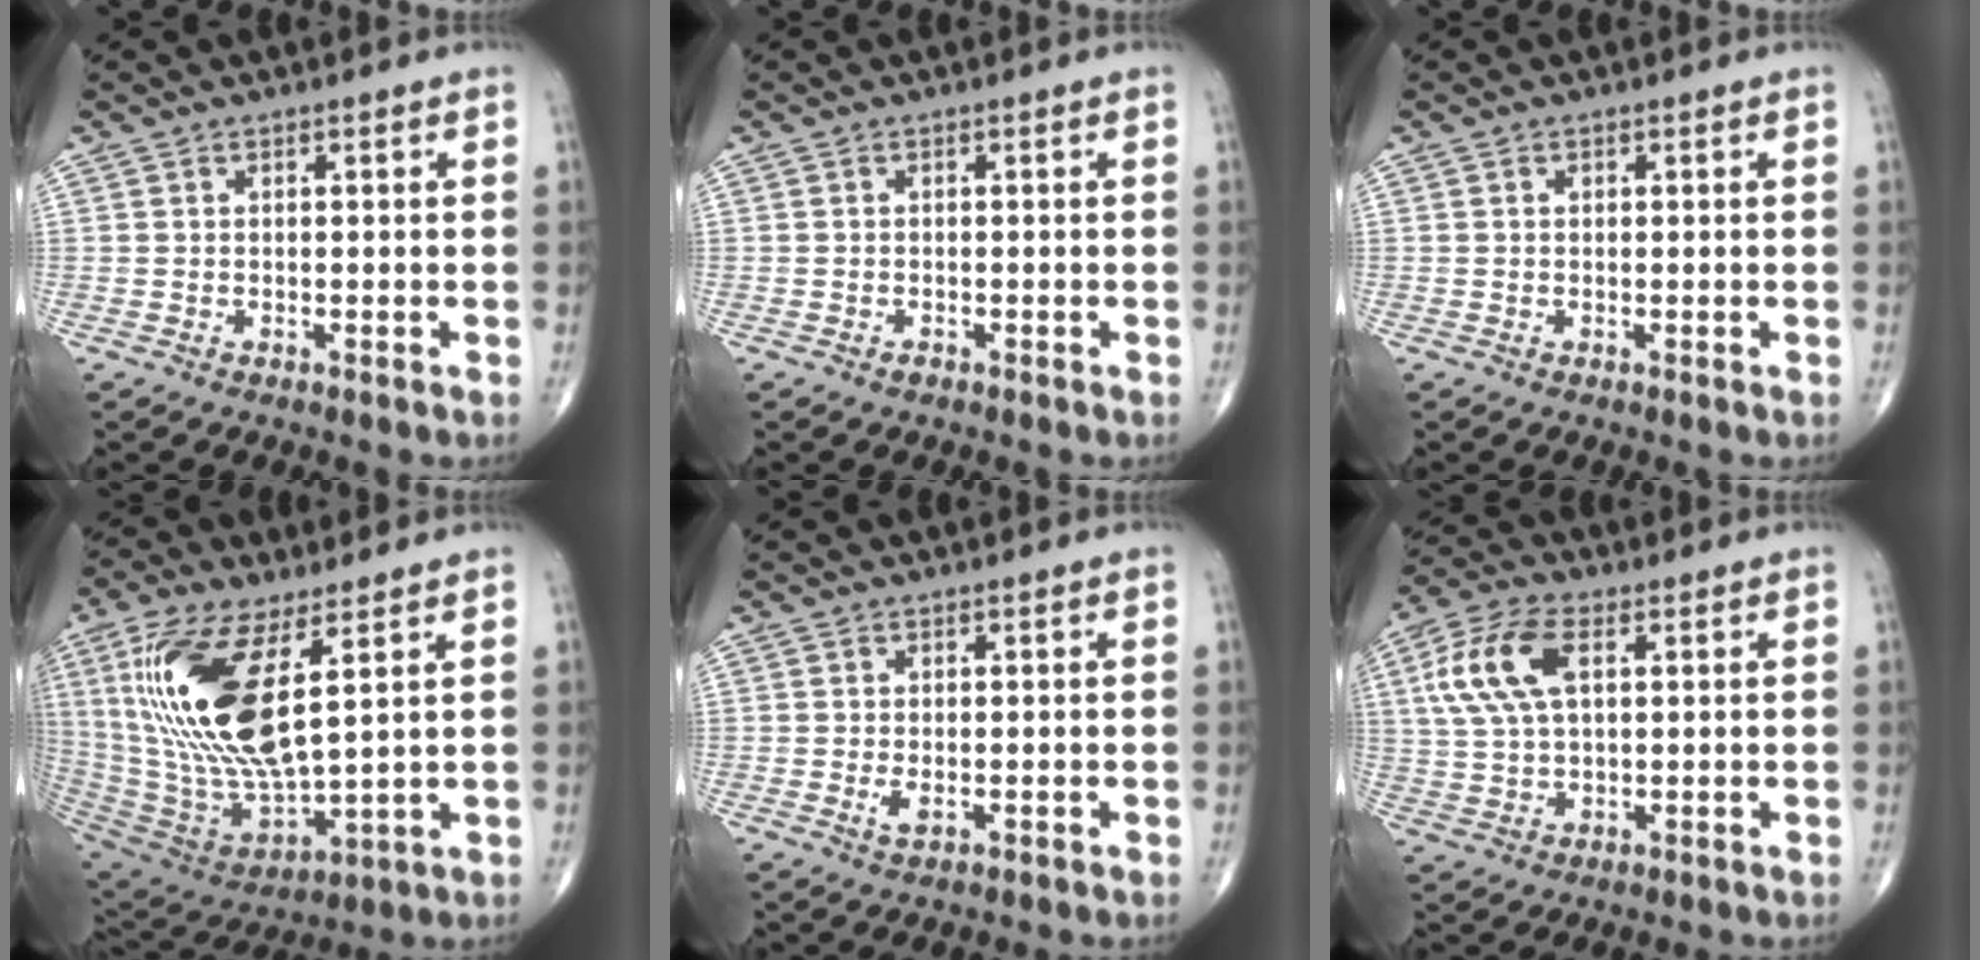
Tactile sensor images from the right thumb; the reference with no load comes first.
{"total": 0.5, "force": [-0.4, 0.2, 0.2], "torque": [-0.001, 0.000, -0.009]}
{"total": 0.0}
{"total": 22.6, "force": [6.8, 8.6, 19.8], "torque": [-0.416, -0.036, 0.137]}
{"total": 1.7, "force": [-0.3, 0.8, 1.5], "torque": [-0.032, -0.006, -0.004]}
{"total": 11.8, "force": [3.3, 6.2, 9.5], "torque": [-0.200, 0.012, 0.063]}